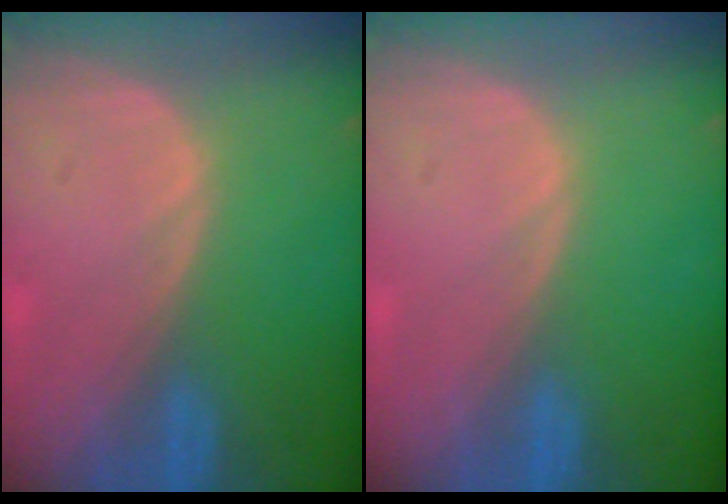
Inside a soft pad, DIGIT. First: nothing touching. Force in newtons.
{"total": 0.0}